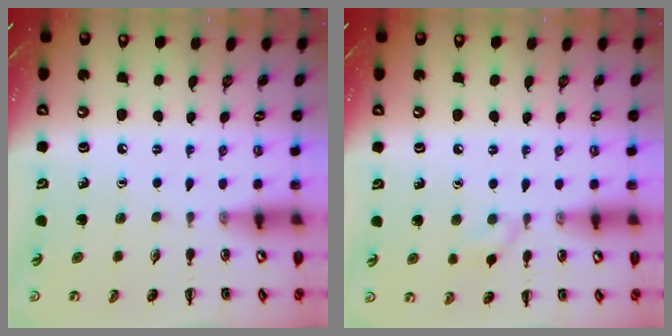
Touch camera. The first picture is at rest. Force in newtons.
{"total": 5.2, "press": 4.8, "slide": 1.9}